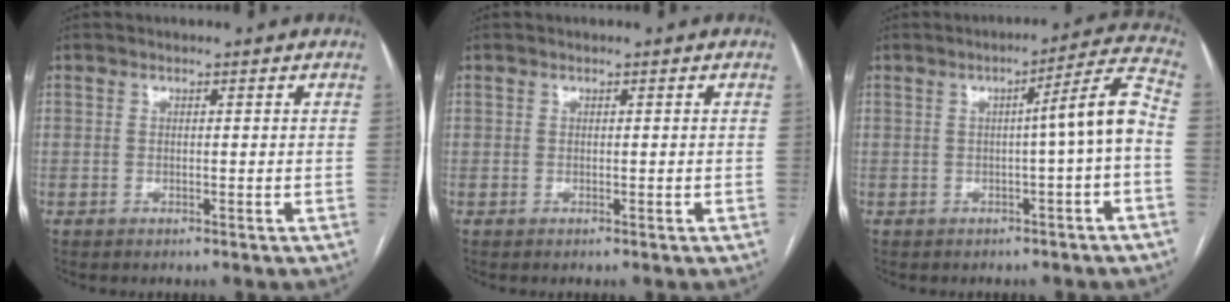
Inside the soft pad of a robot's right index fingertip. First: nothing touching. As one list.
[{"total": 0.0}, {"total": 7.3, "force": [-1.1, -0.8, 7.2], "torque": [-0.093, 0.018, -0.017]}]